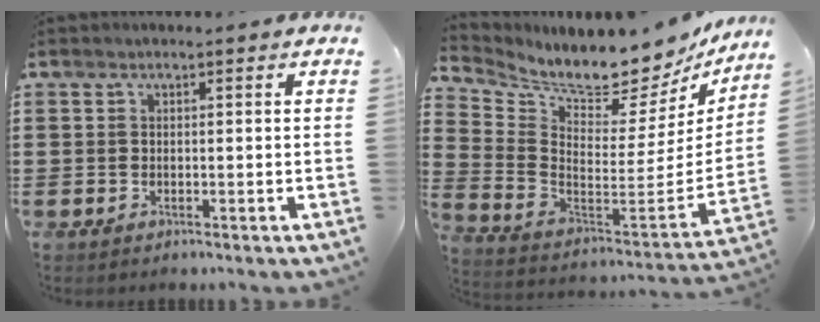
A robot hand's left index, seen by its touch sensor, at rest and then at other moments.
{"total": 7.8, "force": [7.5, 0.5, 2.1], "torque": [-0.060, -0.090, 0.118]}